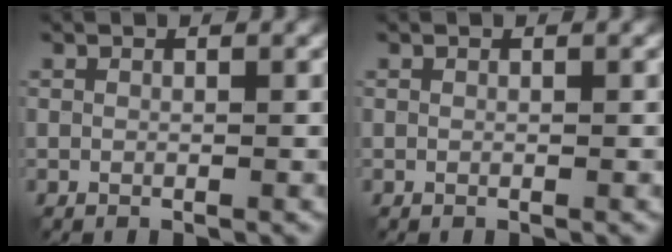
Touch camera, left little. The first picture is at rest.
{"total": 0.0}